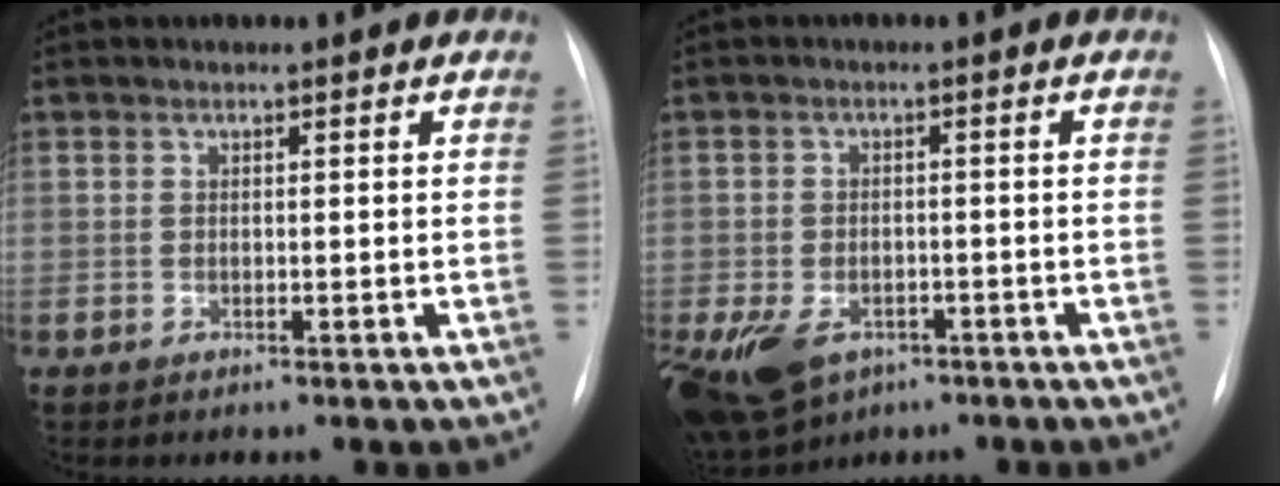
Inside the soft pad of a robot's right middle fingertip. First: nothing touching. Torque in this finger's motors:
{"motor_torque": [1.00, -1.14, 0.35, 0.13]}